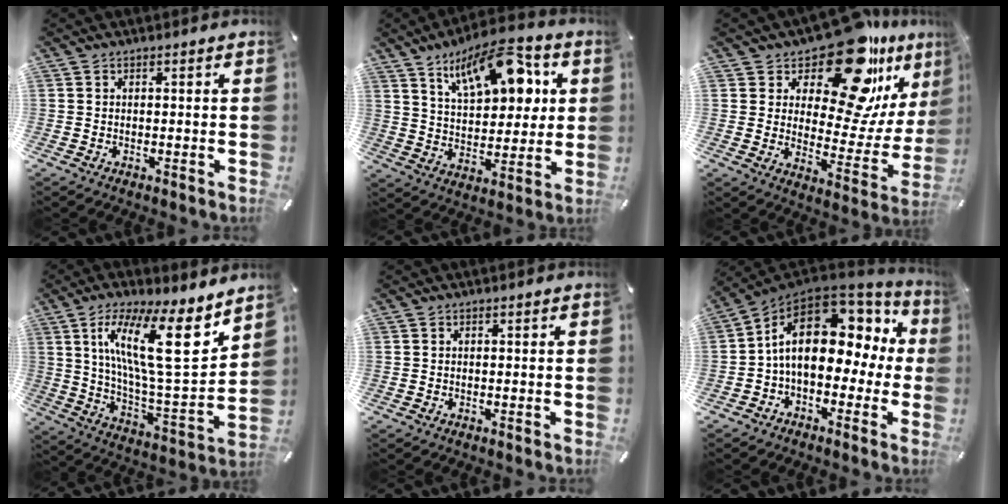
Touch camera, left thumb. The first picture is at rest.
{"total": 16.9, "force": [9.3, 8.1, 11.5], "torque": [-0.170, -0.037, 0.156]}
{"total": 21.0, "force": [15.6, 7.4, 12.0], "torque": [-0.170, -0.133, 0.259]}
{"total": 21.2, "force": [10.7, 6.0, 17.2], "torque": [-0.301, -0.059, 0.166]}
{"total": 0.0}
{"total": 16.9, "force": [2.8, 10.6, 12.9], "torque": [-0.224, -0.011, 0.046]}